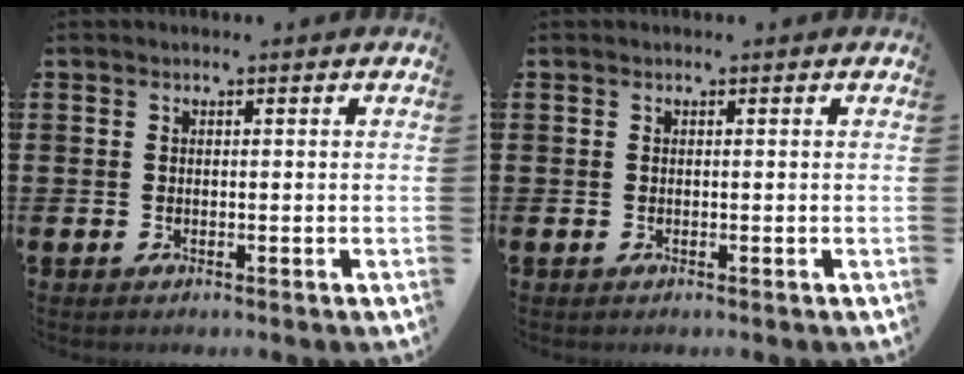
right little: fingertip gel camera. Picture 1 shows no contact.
{"total": 0.0}